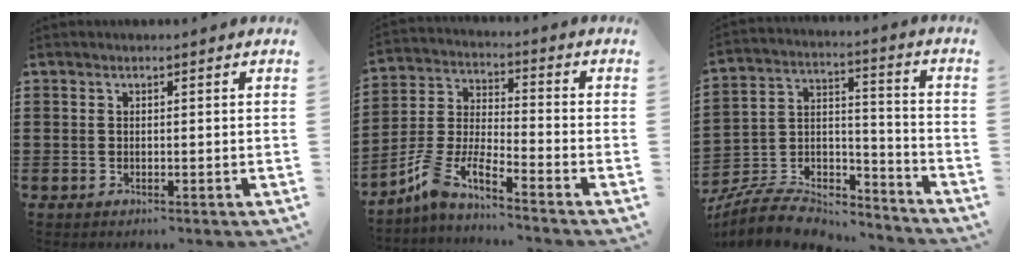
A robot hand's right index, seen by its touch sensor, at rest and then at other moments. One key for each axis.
{"total": 6.5, "fx": -5.4, "fy": 0.7, "fz": 3.6, "tx": -0.113, "ty": -0.026, "tz": -0.116}
{"total": 8.5, "fx": -7.7, "fy": 2.6, "fz": 2.6, "tx": -0.055, "ty": 0.013, "tz": -0.153}